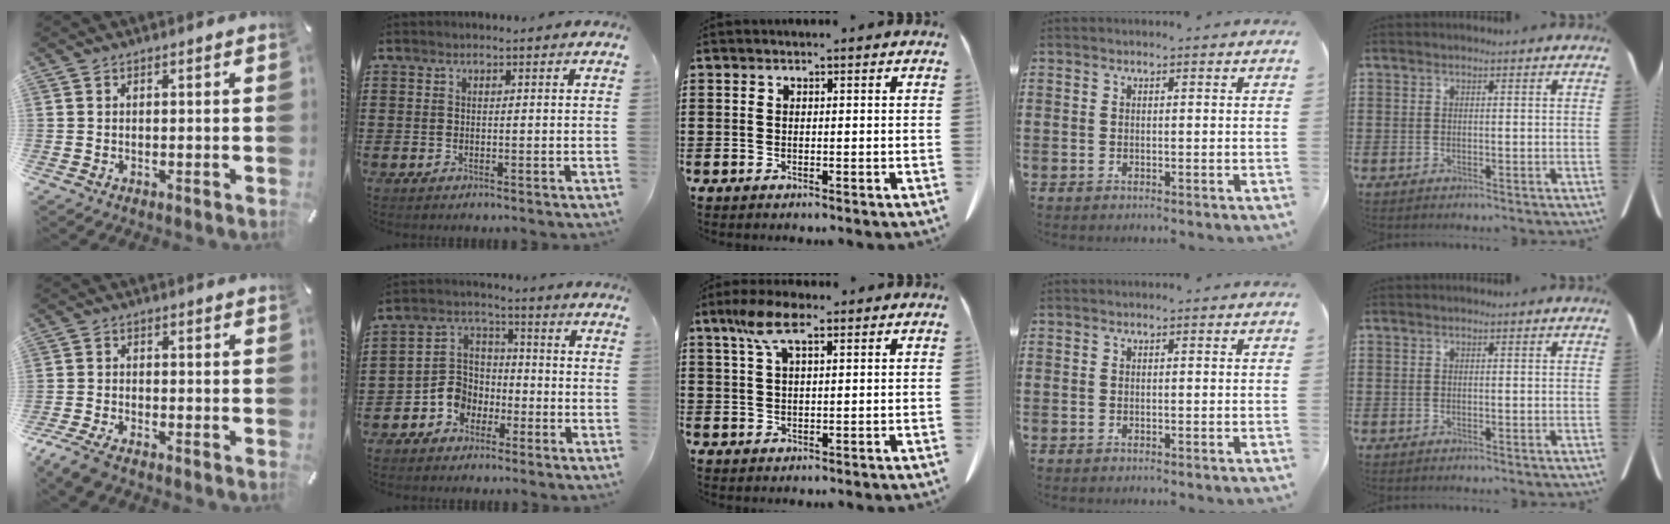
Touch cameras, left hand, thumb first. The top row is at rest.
{"thumb": {"total": 4.5, "force": [-3.6, 1.3, 2.4], "torque": [-0.063, 0.003, -0.072]}, "index": {"total": 6.0, "force": [-2.9, 5.0, 1.6], "torque": [-0.062, 0.005, -0.063]}, "middle": {"total": 6.3, "force": [3.3, 1.9, 5.0], "torque": [-0.105, 0.008, 0.060]}}